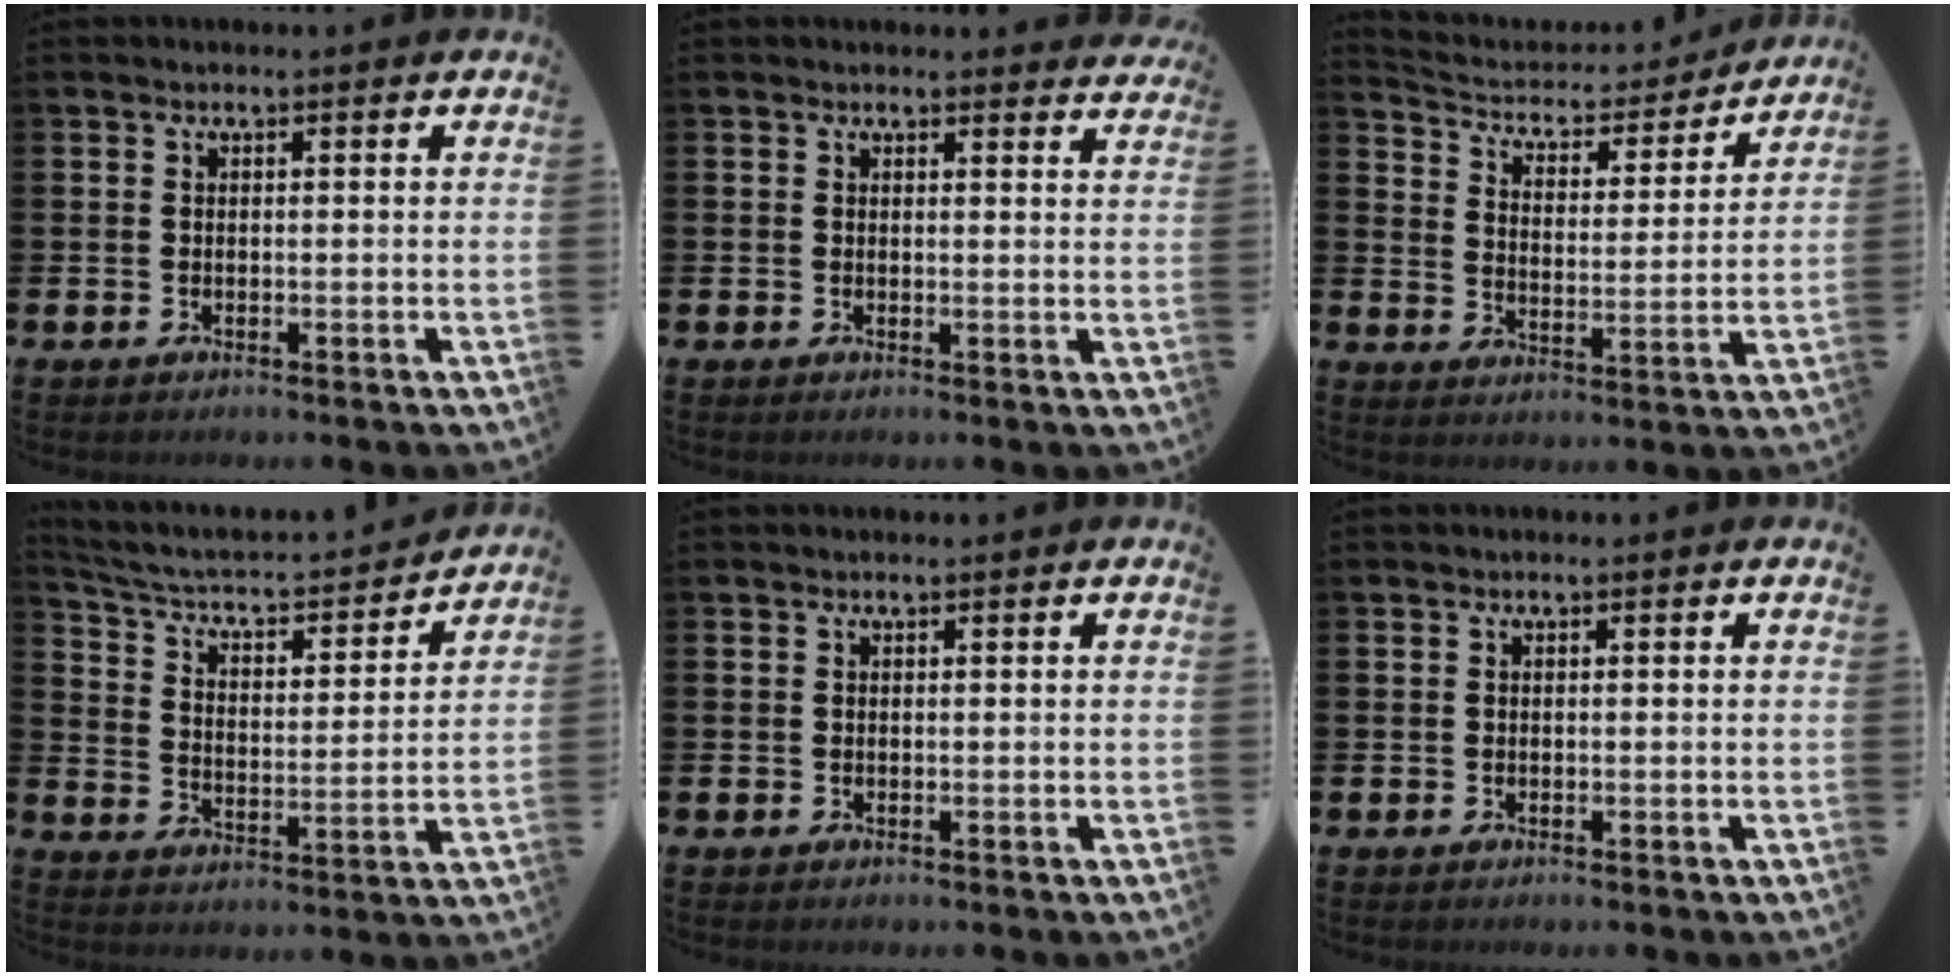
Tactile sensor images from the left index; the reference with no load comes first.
{"total": 1.8, "force": [1.8, 0.2, 0.0], "torque": [0.010, -0.010, 0.030]}
{"total": 5.0, "force": [4.6, 1.8, 0.9], "torque": [-0.053, -0.039, 0.074]}
{"total": 5.3, "force": [4.6, 1.8, 2.1], "torque": [-0.072, -0.036, 0.068]}
{"total": 0.0}
{"total": 0.0}